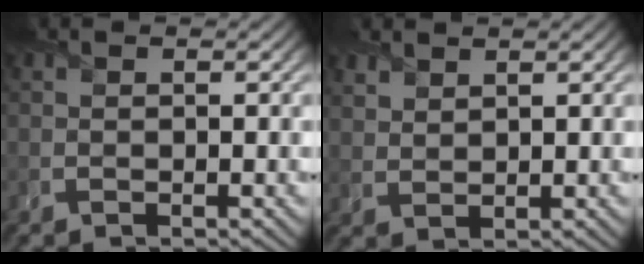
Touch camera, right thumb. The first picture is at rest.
{"total": 2.3, "force": [2.1, 0.8, 0.6], "torque": [-0.018, 0.001, 0.050]}